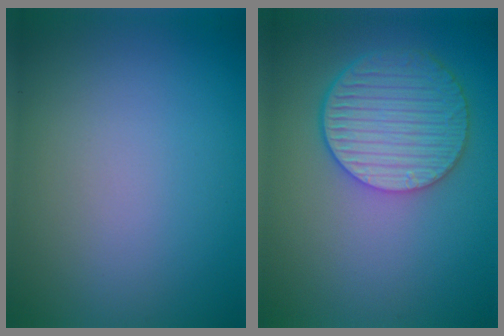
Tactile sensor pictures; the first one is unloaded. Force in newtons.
{"total": 5.7, "press": 4.8, "slide": 3.1}